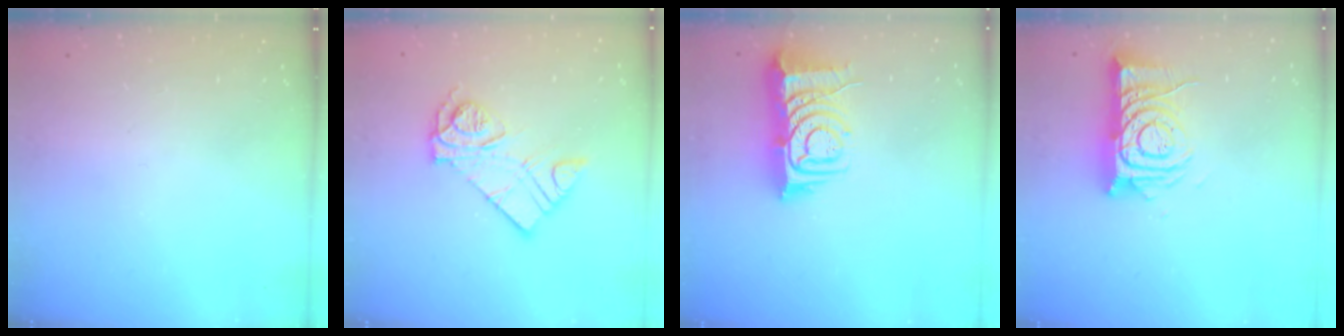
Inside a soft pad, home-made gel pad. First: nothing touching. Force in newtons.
{"total": 12.1, "press": 12.1, "slide": 1.0}
{"total": 9.5, "press": 9.4, "slide": 1.2}
{"total": 11.7, "press": 11.6, "slide": 1.0}